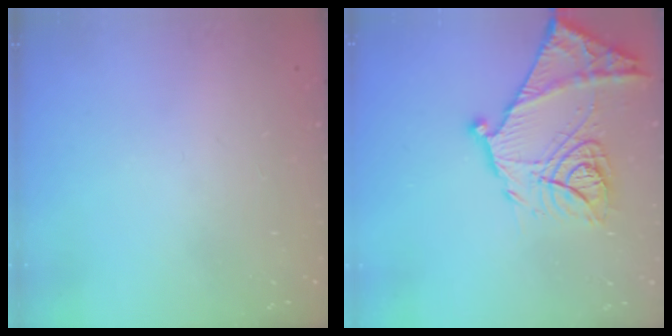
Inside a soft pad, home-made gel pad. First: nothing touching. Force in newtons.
{"total": 20.5, "press": 20.5, "slide": 1.8}